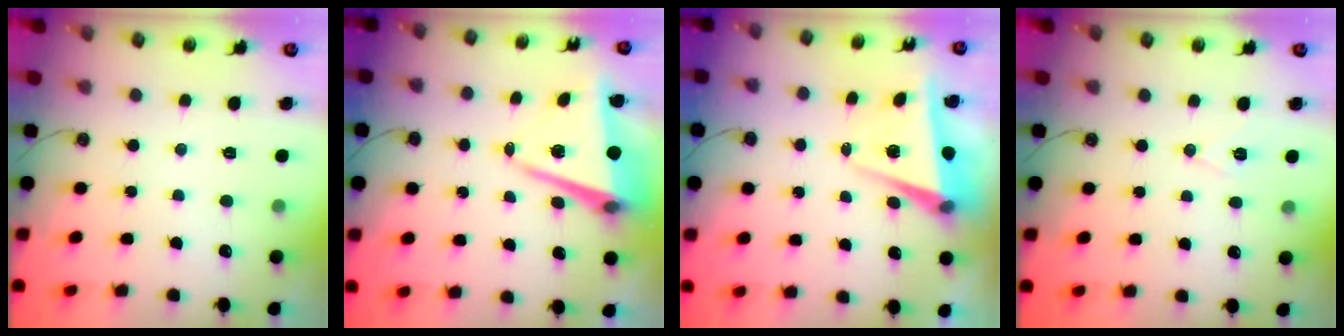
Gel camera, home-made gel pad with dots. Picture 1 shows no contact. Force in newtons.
{"total": 9.5, "press": 9.3, "slide": 1.7}
{"total": 5.3, "press": 5.0, "slide": 1.8}
{"total": 6.7, "press": 4.9, "slide": 4.6}